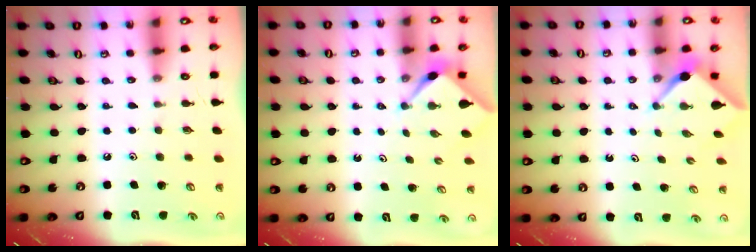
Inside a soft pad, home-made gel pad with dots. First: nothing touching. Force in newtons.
{"total": 2.3, "press": 2.2, "slide": 0.3}
{"total": 2.4, "press": 2.3, "slide": 0.3}